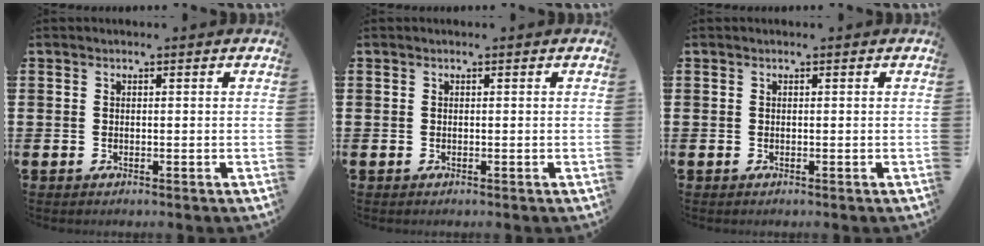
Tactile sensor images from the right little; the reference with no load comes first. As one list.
[{"total": 0.0}, {"total": 0.0}]